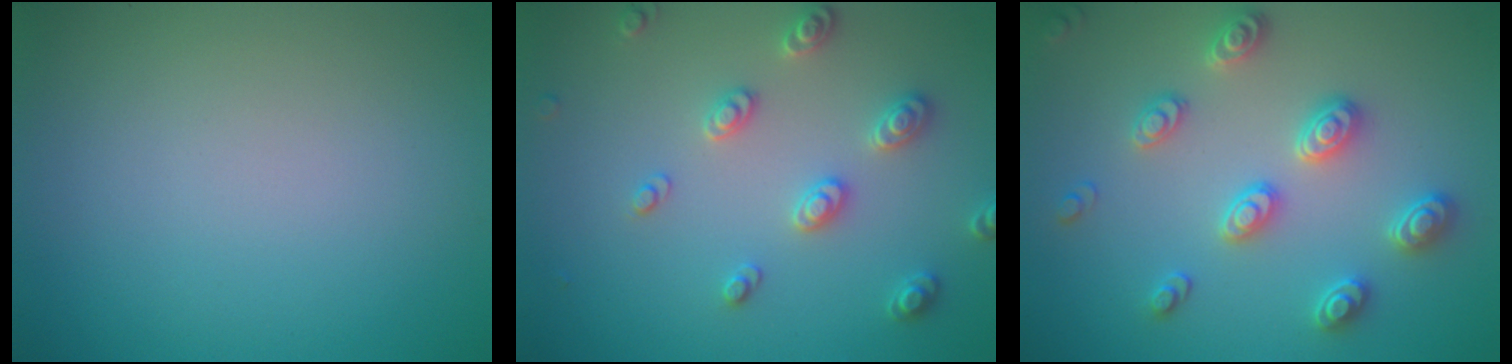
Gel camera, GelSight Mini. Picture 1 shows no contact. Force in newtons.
{"total": 2.7, "press": 2.7, "slide": 0.4}
{"total": 3.5, "press": 3.5, "slide": 0.5}